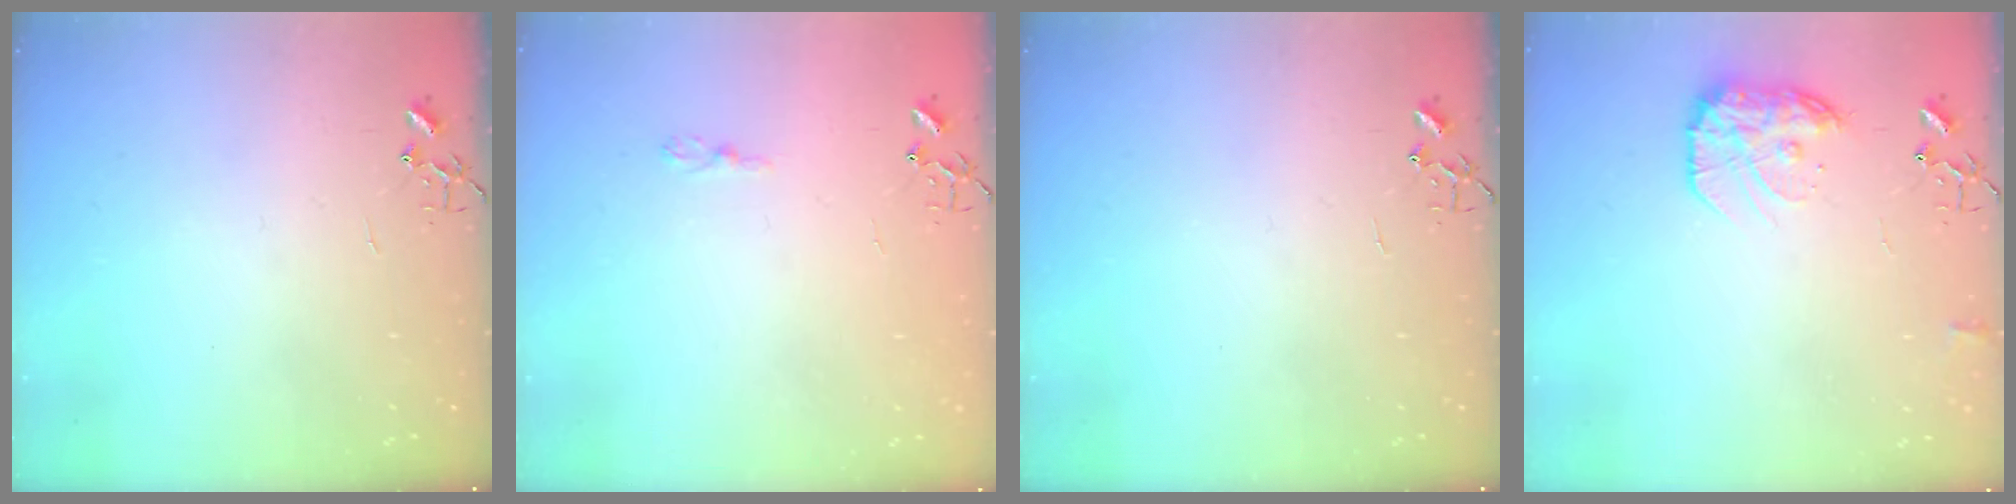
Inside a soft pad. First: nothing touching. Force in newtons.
{"total": 3.9, "press": 3.9, "slide": 0.4}
{"total": 0.0}
{"total": 13.8, "press": 13.8, "slide": 0.6}